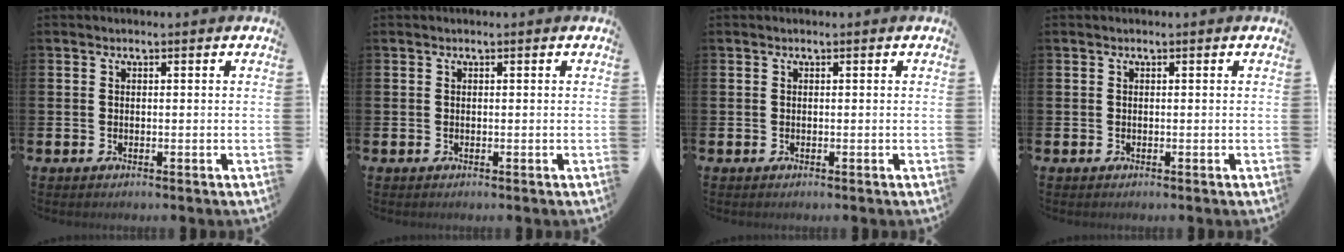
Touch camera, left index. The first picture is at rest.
{"total": 0.0}
{"total": 0.0}
{"total": 0.0}